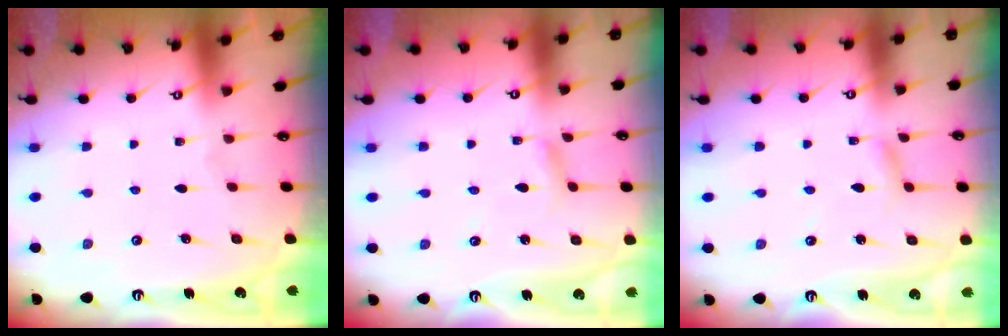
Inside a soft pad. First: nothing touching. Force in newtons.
{"total": 3.3, "press": 3.2, "slide": 0.4}
{"total": 3.0, "press": 3.0, "slide": 0.4}